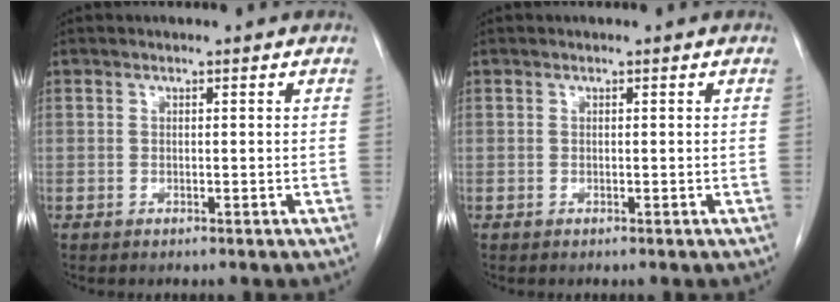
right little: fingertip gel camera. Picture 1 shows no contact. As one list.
[{"total": 0.0}]